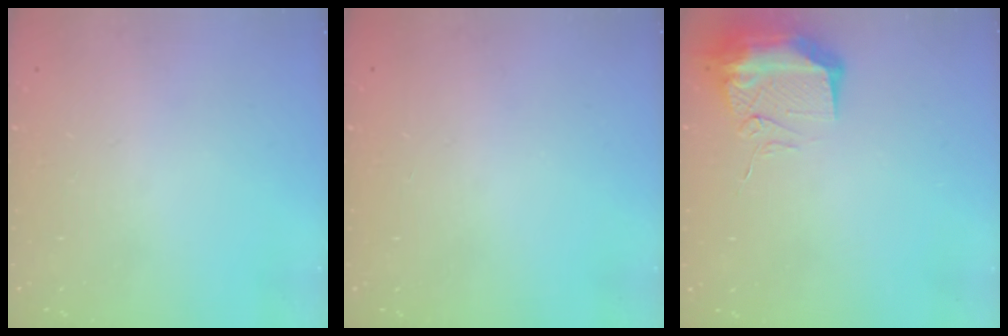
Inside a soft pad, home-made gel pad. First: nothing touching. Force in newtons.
{"total": 0.0}
{"total": 13.6, "press": 12.0, "slide": 6.4}